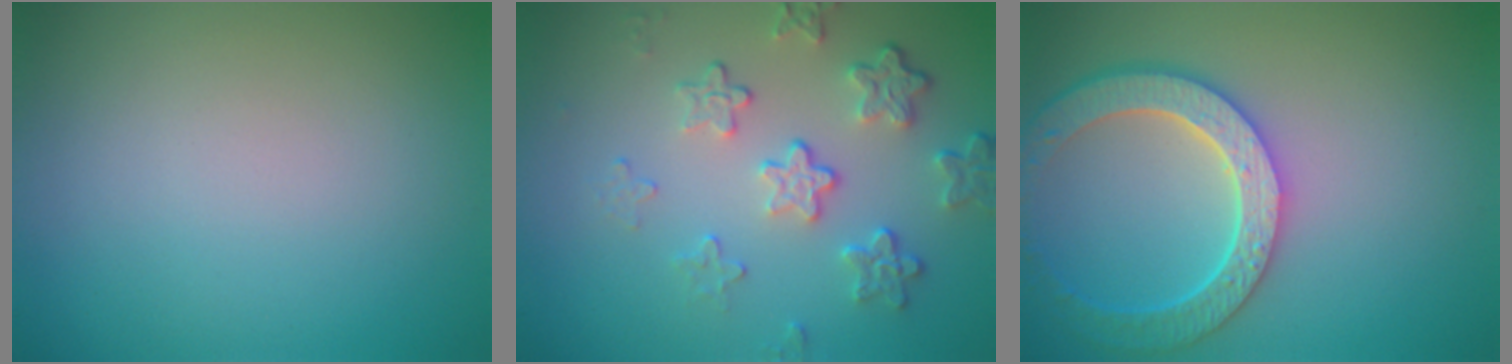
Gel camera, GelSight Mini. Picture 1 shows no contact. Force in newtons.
{"total": 4.4, "press": 3.2, "slide": 3.0}
{"total": 5.9, "press": 5.0, "slide": 3.2}